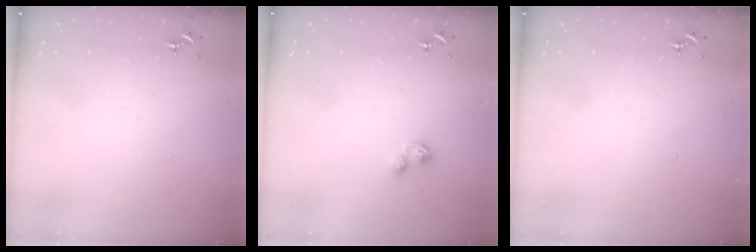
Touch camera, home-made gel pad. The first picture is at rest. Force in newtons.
{"total": 3.7, "press": 3.7, "slide": 0.4}
{"total": 0.0}